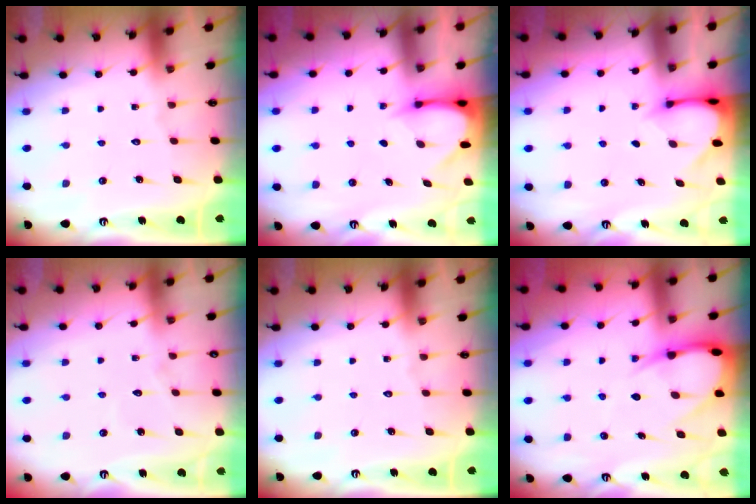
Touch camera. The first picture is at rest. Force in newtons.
{"total": 3.6, "press": 3.6, "slide": 0.3}
{"total": 3.2, "press": 3.2, "slide": 0.2}
{"total": 5.8, "press": 5.8, "slide": 0.4}
{"total": 0.0}
{"total": 9.9, "press": 9.9, "slide": 1.0}